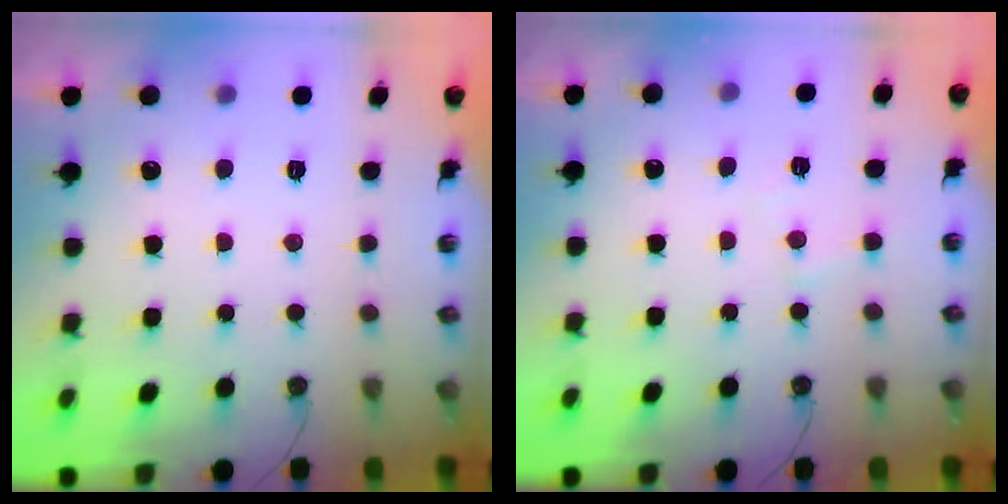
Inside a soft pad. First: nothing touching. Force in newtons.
{"total": 4.8, "press": 4.8, "slide": 0.7}